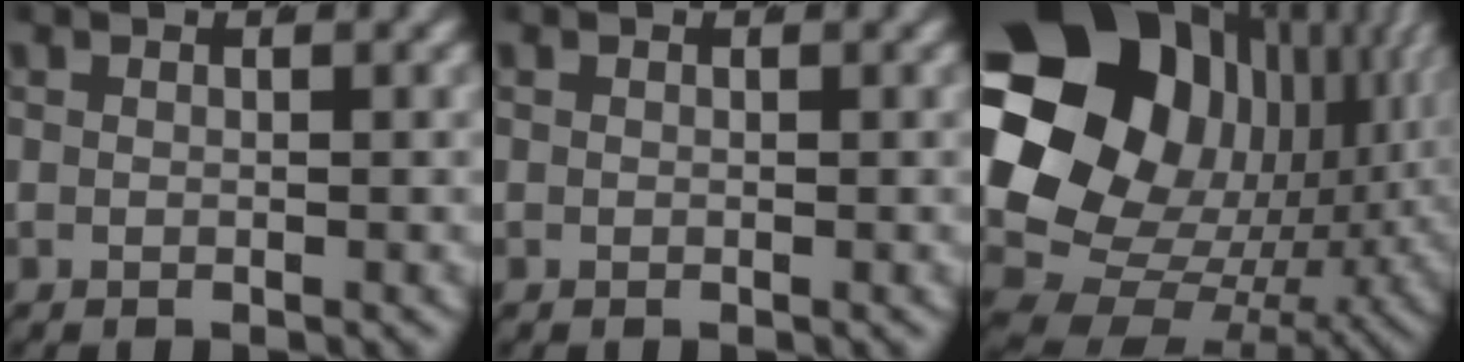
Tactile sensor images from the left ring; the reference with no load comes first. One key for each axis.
{"total": 0.0}
{"total": 27.7, "fx": 1.9, "fy": 20.5, "fz": 18.5, "tx": -0.301, "ty": -0.032, "tz": 0.032}